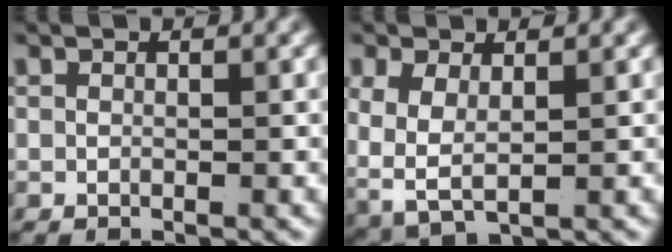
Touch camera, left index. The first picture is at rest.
{"total": 5.7, "force": [-0.1, 4.6, 3.2], "torque": [-0.103, -0.025, 0.008]}